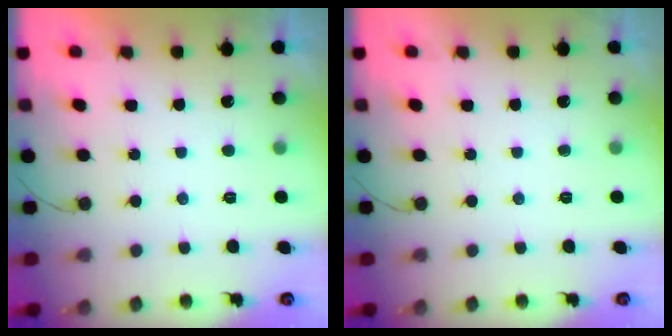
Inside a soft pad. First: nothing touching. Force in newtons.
{"total": 0.0}